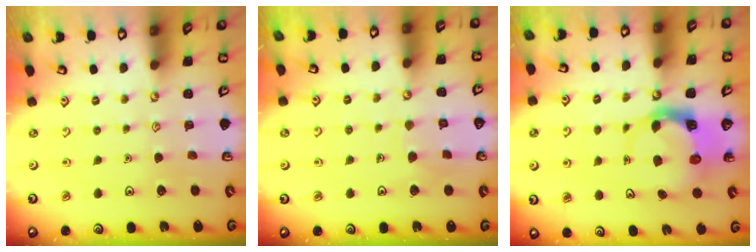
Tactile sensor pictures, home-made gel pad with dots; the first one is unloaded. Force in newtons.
{"total": 6.4, "press": 6.4, "slide": 0.3}
{"total": 6.2, "press": 6.1, "slide": 1.1}